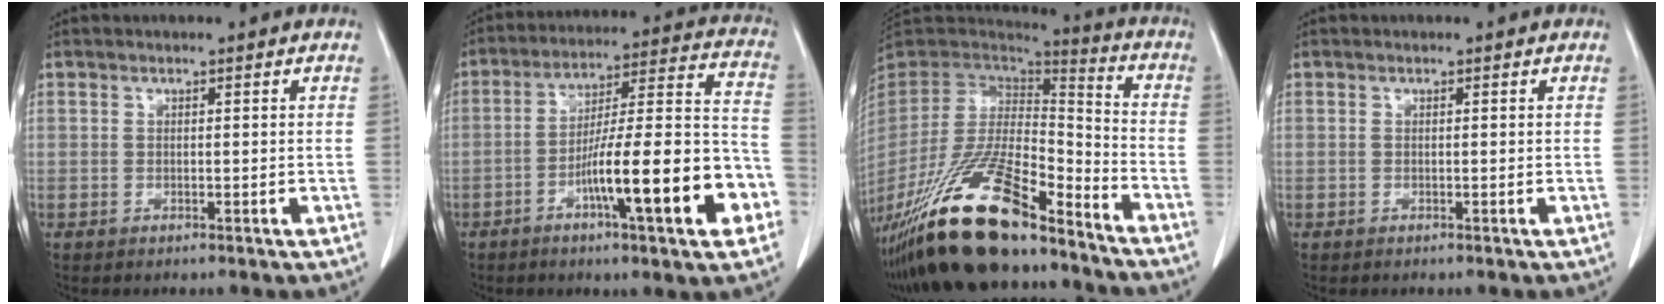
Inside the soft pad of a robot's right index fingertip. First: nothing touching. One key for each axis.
{"total": 19.6, "fx": -7.5, "fy": 2.1, "fz": 18.0, "tx": -0.241, "ty": 0.016, "tz": -0.112}
{"total": 26.5, "fx": -19.0, "fy": 6.2, "fz": 17.3, "tx": -0.346, "ty": -0.041, "tz": -0.340}
{"total": 0.0}